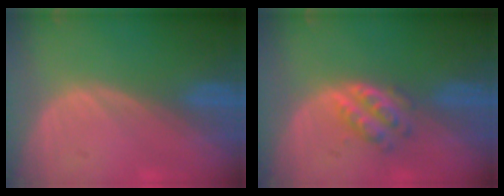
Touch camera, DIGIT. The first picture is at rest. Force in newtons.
{"total": 4.1, "press": 4.1, "slide": 0.4}